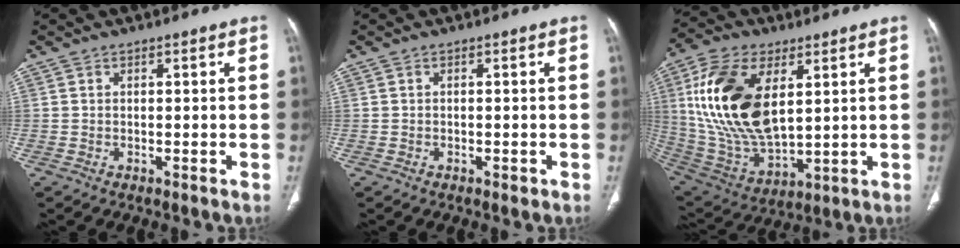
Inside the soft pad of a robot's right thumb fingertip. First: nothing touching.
{"total": 0.9, "force": [-0.4, 0.5, 0.6], "torque": [-0.009, -0.001, -0.005]}
{"total": 21.9, "force": [5.6, 11.6, 17.8], "torque": [-0.347, -0.024, 0.112]}